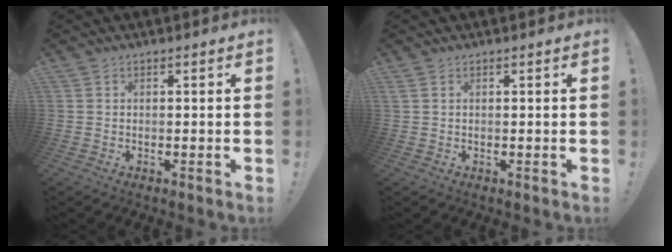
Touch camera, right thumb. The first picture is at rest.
{"total": 1.0, "force": [0.5, 0.5, 0.7], "torque": [-0.020, 0.003, 0.010]}